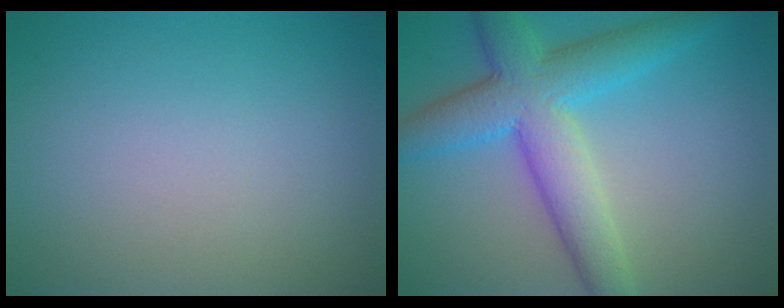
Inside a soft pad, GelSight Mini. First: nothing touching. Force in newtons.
{"total": 7.5, "press": 7.5, "slide": 0.2}